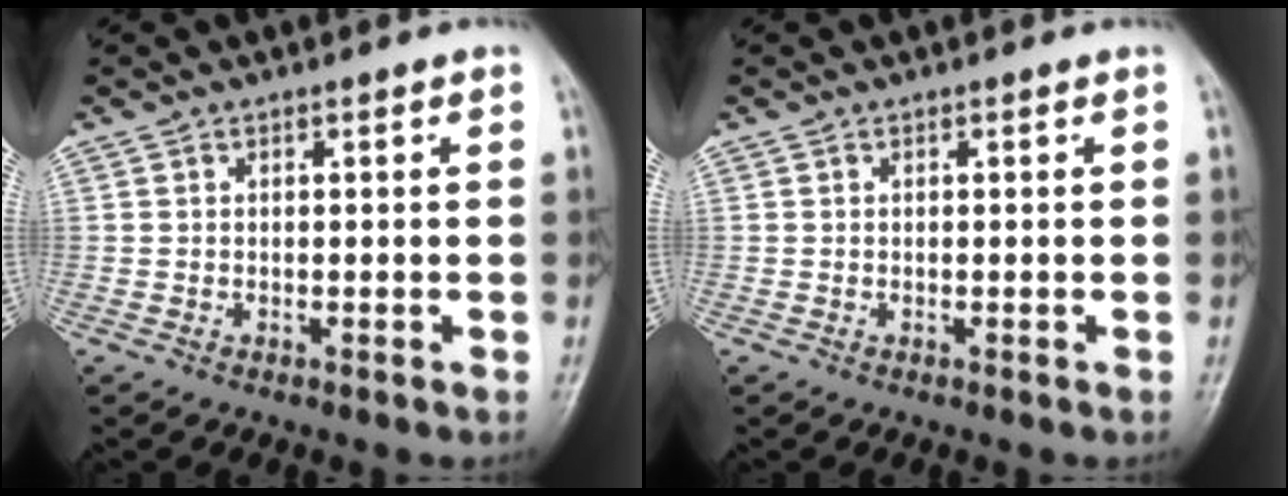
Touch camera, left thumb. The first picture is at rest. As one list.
[{"total": 0.0}]